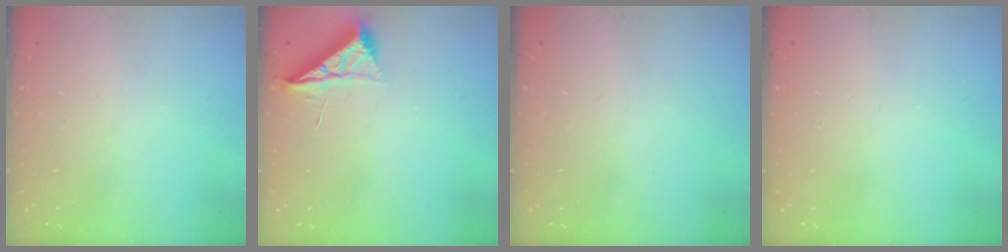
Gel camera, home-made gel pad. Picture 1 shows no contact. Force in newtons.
{"total": 6.8, "press": 6.7, "slide": 0.7}
{"total": 0.0}
{"total": 0.0}